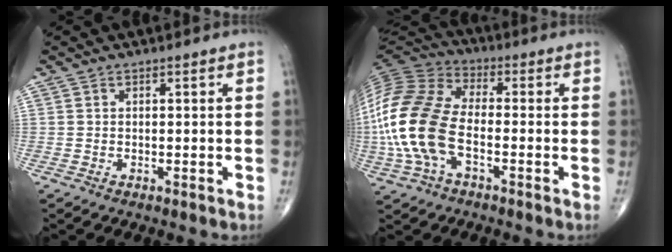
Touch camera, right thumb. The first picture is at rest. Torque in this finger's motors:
{"motor_torque": [2.31, 2.30, 2.49, -0.26, 0.86]}